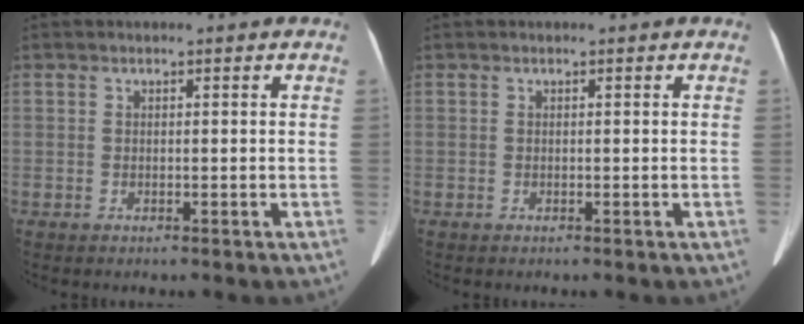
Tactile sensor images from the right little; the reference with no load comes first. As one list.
[{"total": 0.0}]